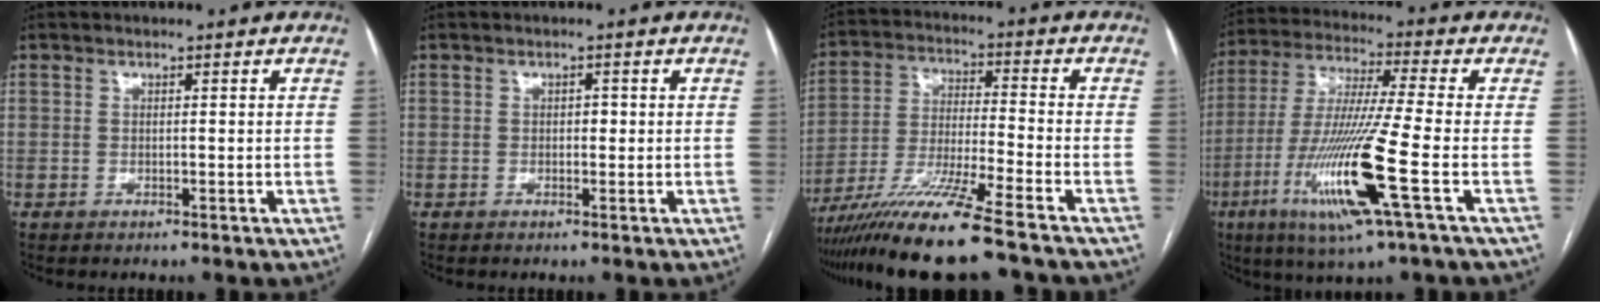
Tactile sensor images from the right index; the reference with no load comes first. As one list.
[{"total": 1.0, "force": [0.0, 0.7, 0.7], "torque": [-0.006, 0.001, -0.004]}, {"total": 13.6, "force": [-10.6, -1.3, 8.4], "torque": [-0.151, -0.032, -0.188]}, {"total": 16.1, "force": [-5.6, -0.6, 15.1], "torque": [-0.312, -0.025, -0.106]}]